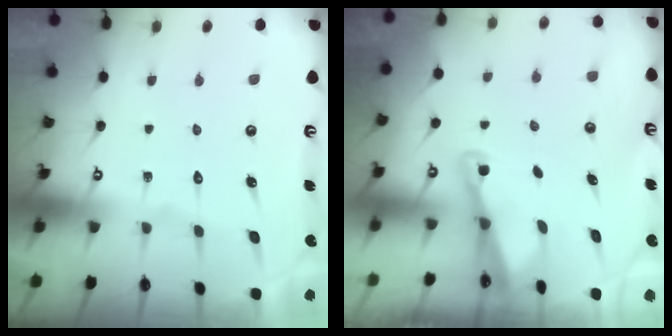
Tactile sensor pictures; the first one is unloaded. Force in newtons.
{"total": 2.2, "press": 2.2, "slide": 0.3}